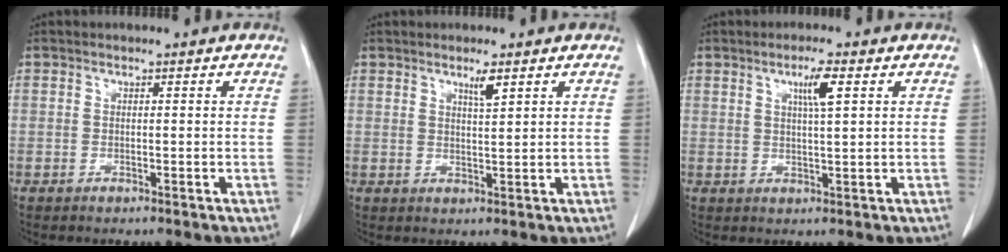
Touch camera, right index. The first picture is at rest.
{"total": 2.4, "force": [1.6, 0.1, 1.8], "torque": [-0.034, -0.004, 0.029]}
{"total": 4.0, "force": [1.8, 0.1, 3.6], "torque": [-0.061, -0.002, 0.030]}